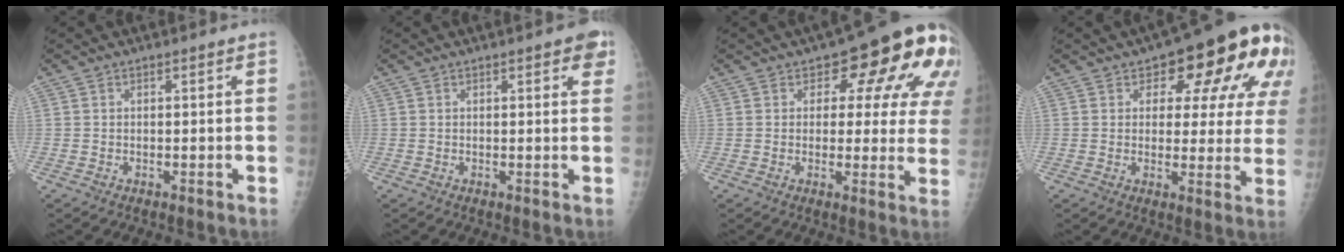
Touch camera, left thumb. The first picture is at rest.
{"total": 8.4, "force": [4.4, 2.2, 6.8], "torque": [-0.056, -0.007, 0.046]}
{"total": 15.5, "force": [7.1, 8.1, 11.1], "torque": [-0.080, -0.030, 0.071]}
{"total": 17.5, "force": [8.9, 8.8, 12.3], "torque": [-0.105, -0.022, 0.104]}